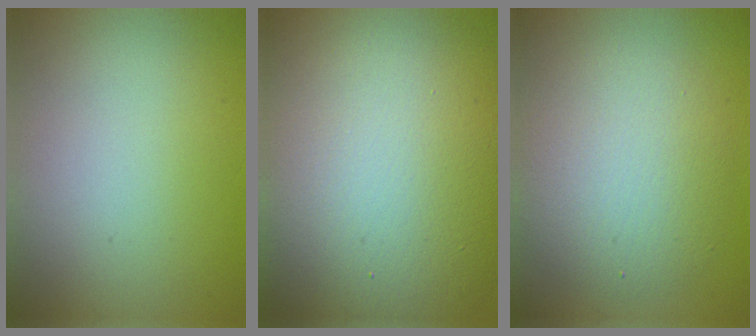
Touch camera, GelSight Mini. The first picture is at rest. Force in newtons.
{"total": 18.4, "press": 18.4, "slide": 1.2}
{"total": 5.6, "press": 5.6, "slide": 0.3}